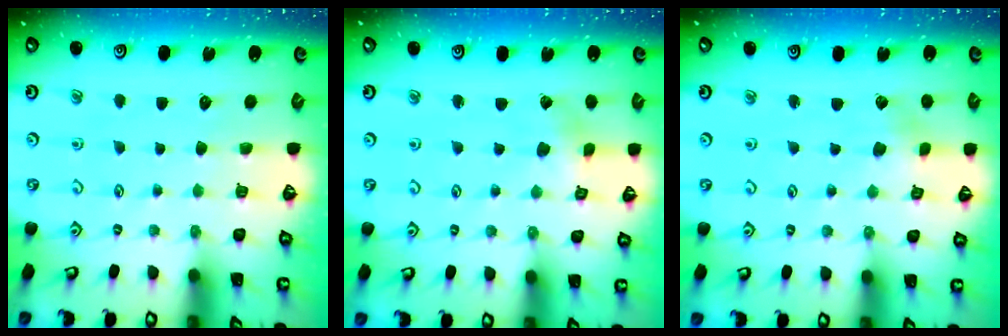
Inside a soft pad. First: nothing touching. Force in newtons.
{"total": 2.5, "press": 2.5, "slide": 0.3}
{"total": 3.1, "press": 3.1, "slide": 0.3}